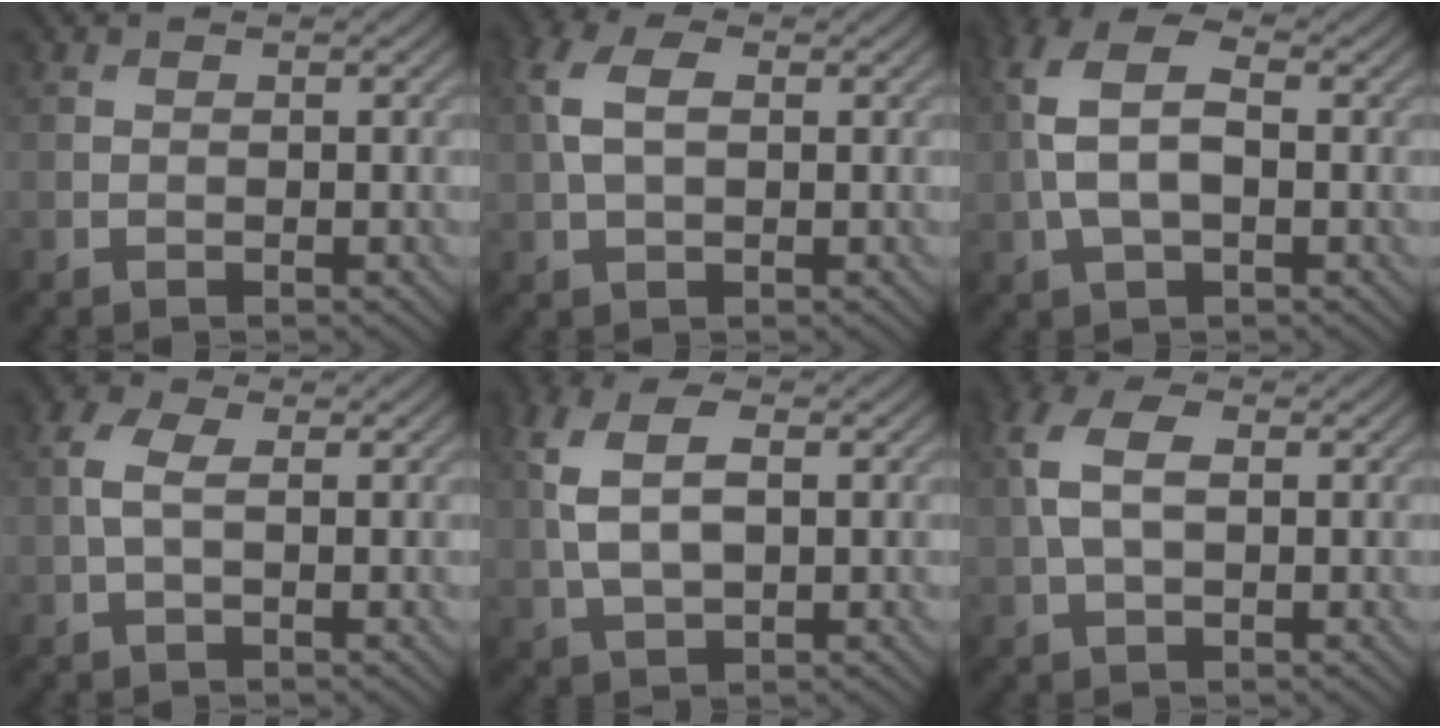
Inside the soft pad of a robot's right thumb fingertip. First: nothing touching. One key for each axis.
{"total": 4.7, "fx": 0.8, "fy": 2.6, "fz": 3.8, "tx": -0.097, "ty": 0.008, "tz": 0.013}
{"total": 7.3, "fx": 0.1, "fy": 3.8, "fz": 6.2, "tx": -0.150, "ty": 0.013, "tz": -0.006}
{"total": 2.7, "fx": 0.2, "fy": 1.3, "fz": 2.4, "tx": -0.061, "ty": 0.005, "tz": -0.002}
{"total": 7.1, "fx": 1.1, "fy": 3.8, "fz": 5.9, "tx": -0.143, "ty": 0.008, "tz": 0.019}
{"total": 5.5, "fx": 0.9, "fy": 3.0, "fz": 4.6, "tx": -0.116, "ty": 0.011, "tz": 0.013}